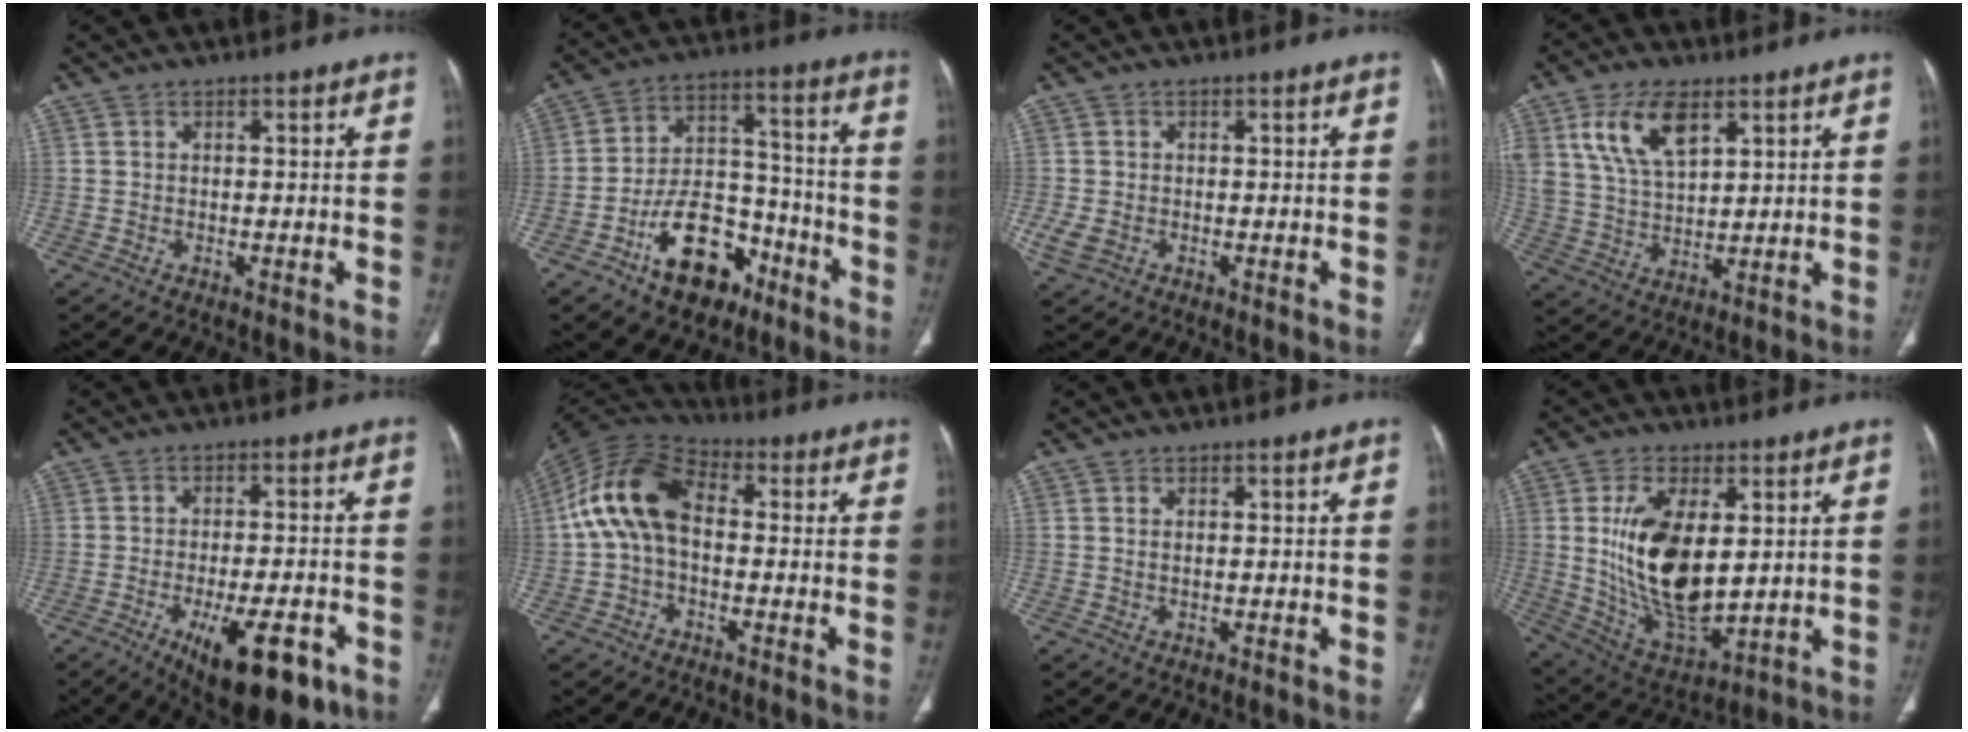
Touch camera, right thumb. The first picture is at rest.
{"total": 14.9, "force": [-8.4, 8.9, 8.5], "torque": [-0.103, 0.078, -0.137]}
{"total": 3.2, "force": [-0.8, 2.3, 2.0], "torque": [-0.052, -0.002, -0.010]}
{"total": 11.5, "force": [5.6, 5.8, 8.2], "torque": [-0.152, -0.016, 0.116]}
{"total": 15.2, "force": [-7.3, 5.8, 12.0], "torque": [-0.151, 0.017, -0.094]}
{"total": 13.0, "force": [0.2, 8.2, 10.1], "torque": [-0.192, 0.036, -0.009]}
{"total": 0.6, "force": [0.2, 0.3, 0.5], "torque": [-0.013, 0.002, 0.005]}
{"total": 17.8, "force": [2.6, 8.9, 15.2], "torque": [-0.270, -0.026, 0.065]}